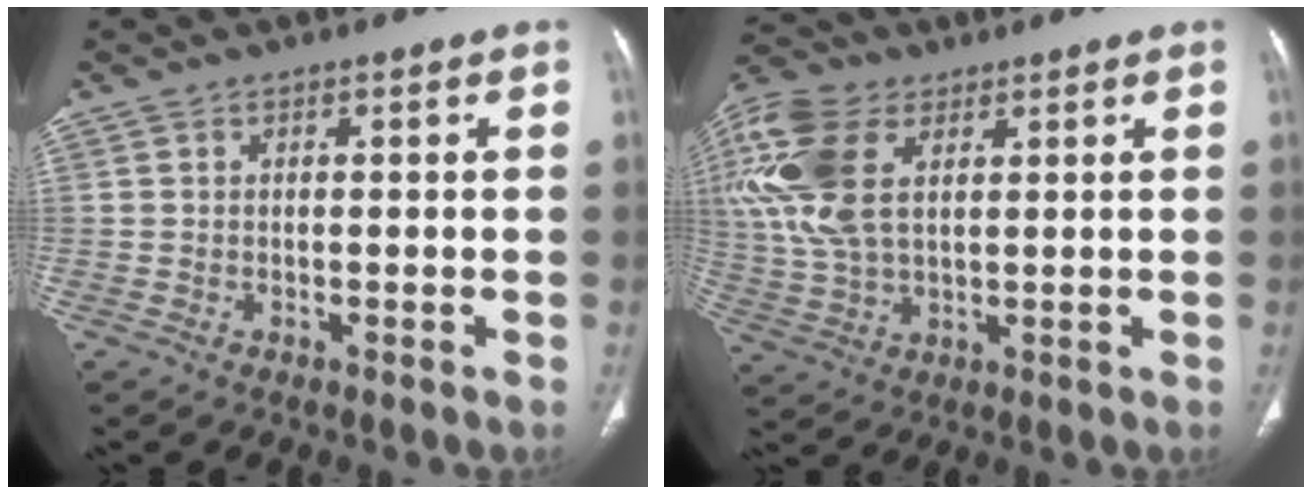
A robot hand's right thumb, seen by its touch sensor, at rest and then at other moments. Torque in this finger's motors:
{"motor_torque": [0.33, 0.47, 1.11, 0.64, 0.24]}